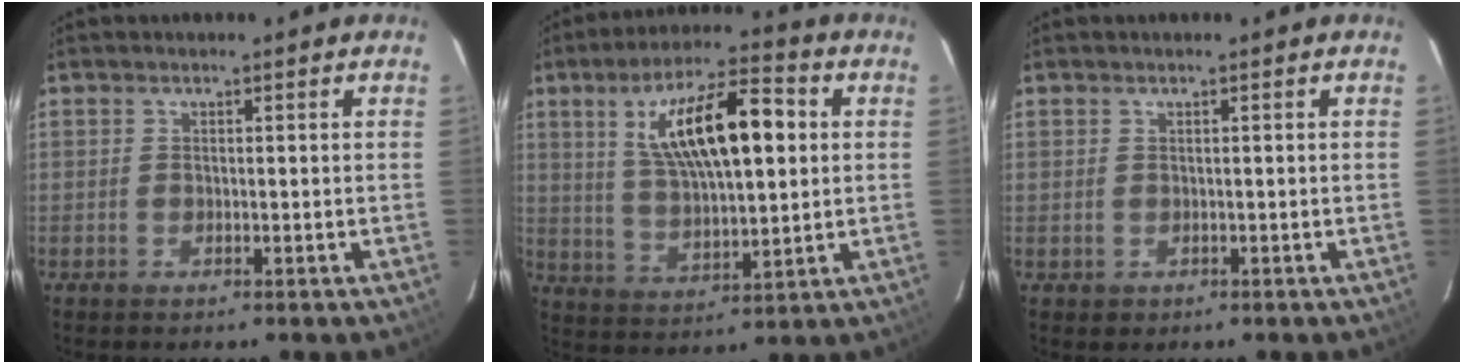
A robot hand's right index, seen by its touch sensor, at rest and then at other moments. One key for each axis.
{"total": 16.6, "fx": 4.3, "fy": 5.7, "fz": 15.0, "tx": -0.260, "ty": 0.023, "tz": 0.083}
{"total": 1.0, "fx": 0.2, "fy": 0.9, "fz": 0.1, "tx": 0.007, "ty": 0.003, "tz": 0.003}